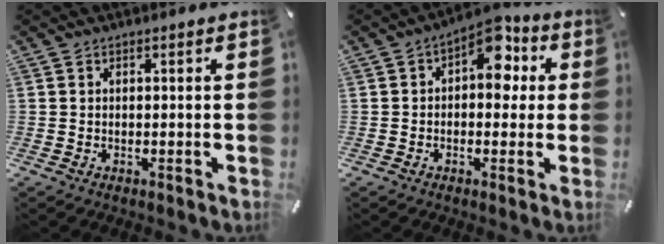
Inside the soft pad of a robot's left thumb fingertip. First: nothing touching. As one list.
[{"total": 9.8, "force": [3.5, 5.8, 7.1], "torque": [-0.085, -0.019, 0.055]}]